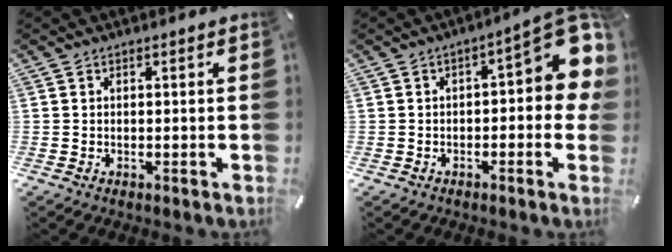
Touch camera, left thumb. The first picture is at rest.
{"total": 12.1, "force": [3.5, 4.7, 10.6], "torque": [-0.129, -0.032, 0.059]}